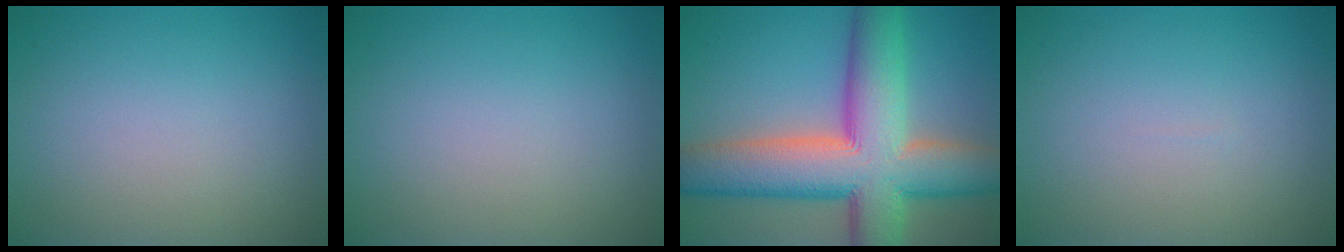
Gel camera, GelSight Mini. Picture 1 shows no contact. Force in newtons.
{"total": 0.0}
{"total": 13.7, "press": 13.7, "slide": 0.8}
{"total": 0.0}